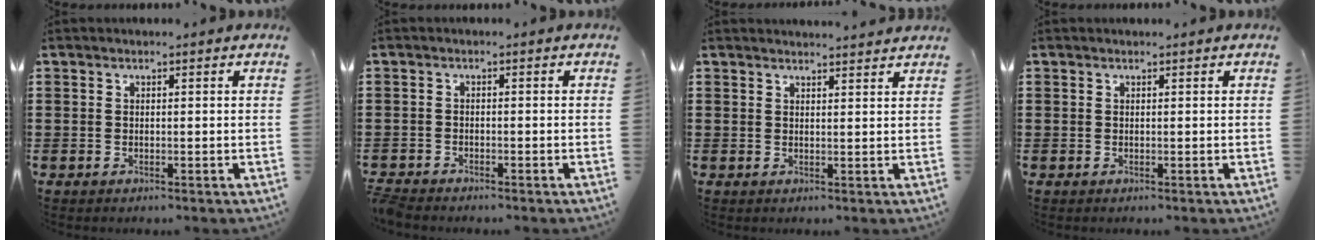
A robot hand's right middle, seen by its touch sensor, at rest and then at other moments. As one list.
[{"total": 1.7, "force": [-1.7, 0.1, 0.1], "torque": [-0.013, -0.003, -0.038]}, {"total": 1.8, "force": [1.8, -0.1, 0.0], "torque": [-0.004, 0.004, 0.035]}, {"total": 0.0}]